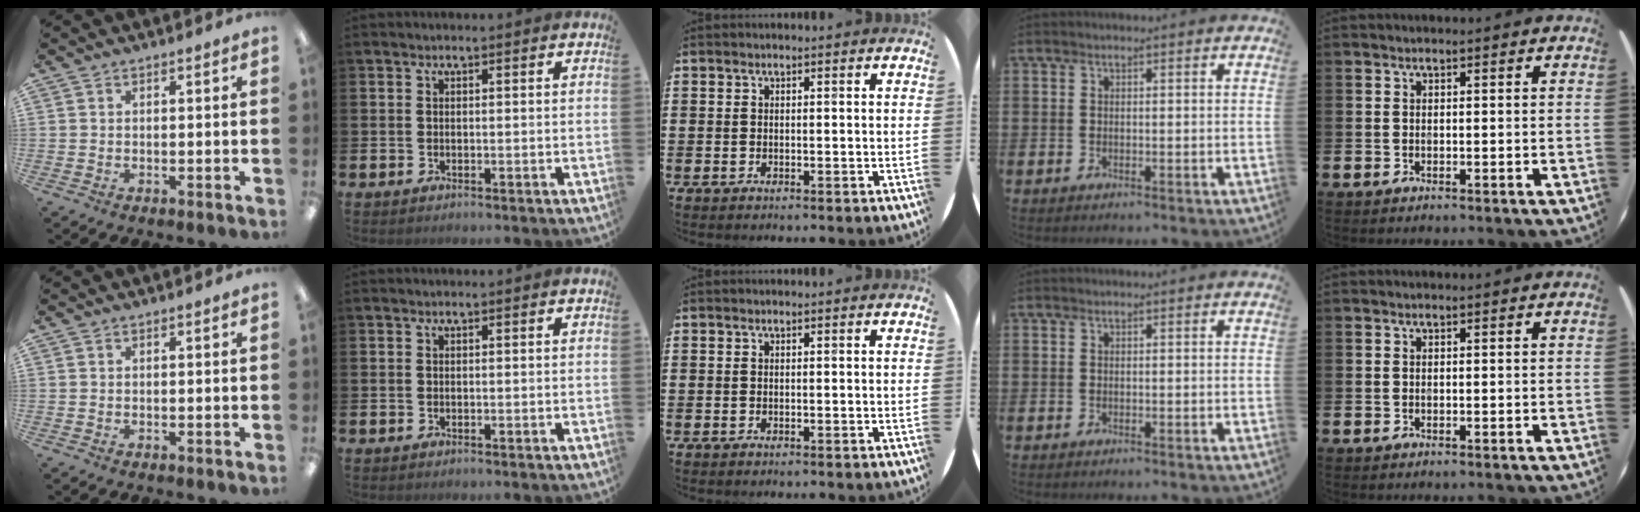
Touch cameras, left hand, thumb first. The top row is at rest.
{}